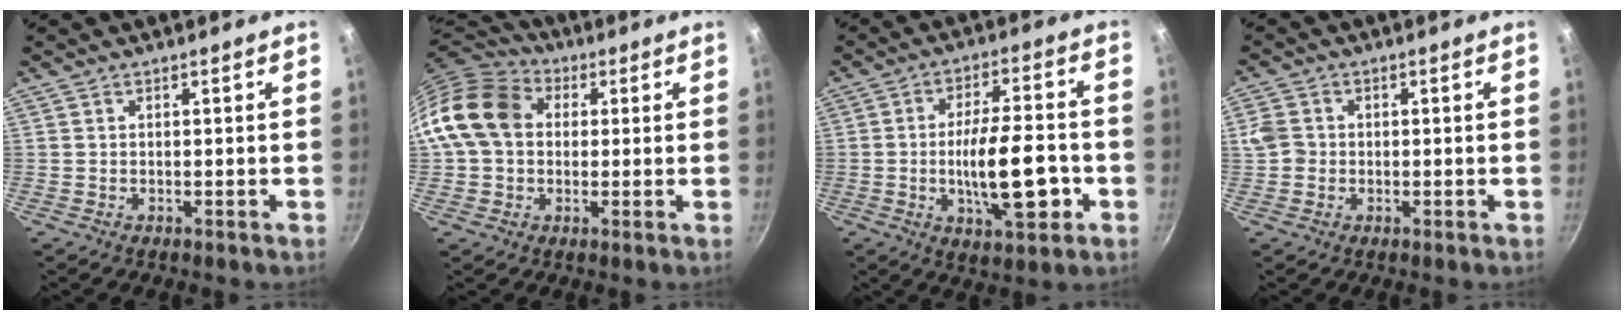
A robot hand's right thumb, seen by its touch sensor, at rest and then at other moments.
{"total": 14.3, "force": [2.0, 11.2, 8.6], "torque": [-0.141, 0.029, 0.019]}
{"total": 14.5, "force": [-3.3, 5.3, 13.1], "torque": [-0.197, 0.019, -0.049]}
{"total": 4.2, "force": [-0.2, 3.8, 1.9], "torque": [-0.027, 0.006, -0.012]}